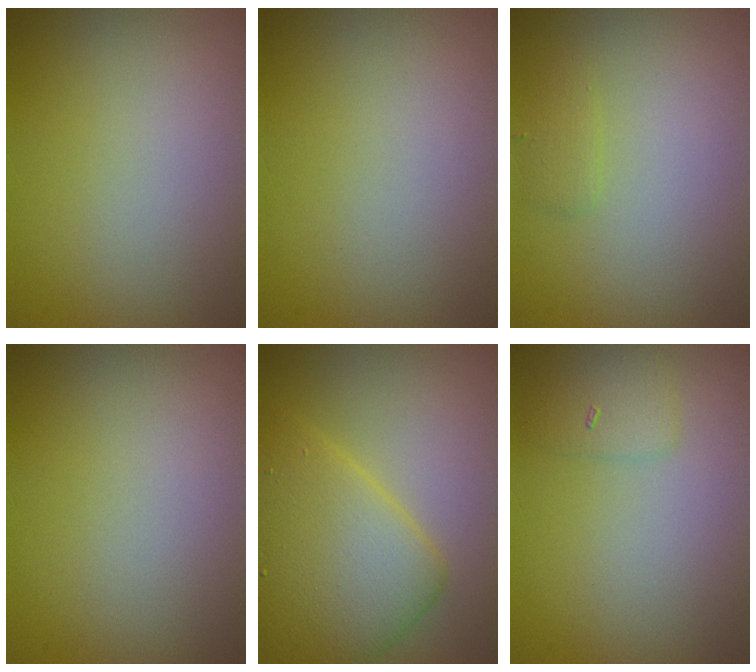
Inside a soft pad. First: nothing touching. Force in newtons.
{"total": 0.0}
{"total": 0.9, "press": 0.9, "slide": 0.0}
{"total": 0.0}
{"total": 6.4, "press": 6.4, "slide": 0.1}
{"total": 1.6, "press": 1.6, "slide": 0.0}